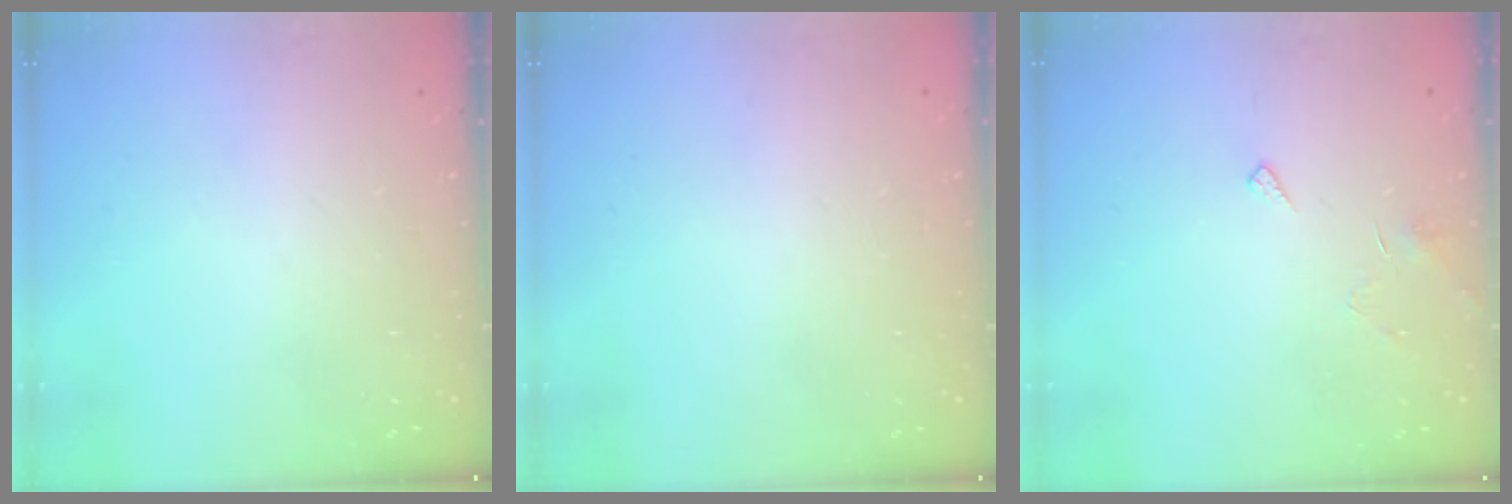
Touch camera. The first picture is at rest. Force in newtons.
{"total": 1.9, "press": 1.9, "slide": 0.1}
{"total": 4.2, "press": 4.2, "slide": 0.3}